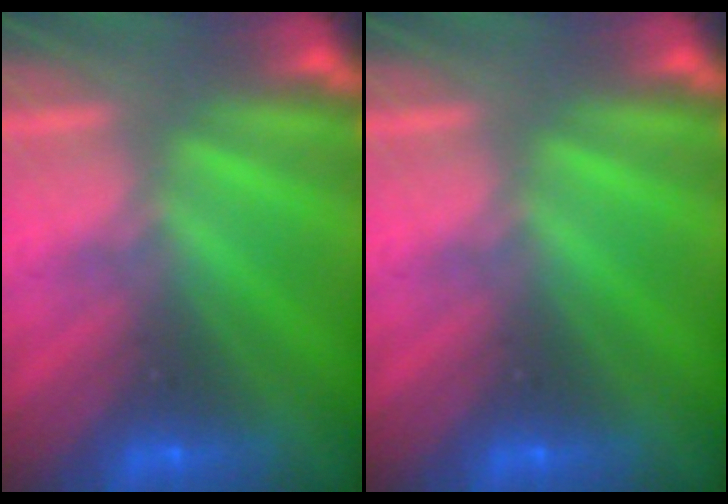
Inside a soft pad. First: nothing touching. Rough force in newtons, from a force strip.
{"total": 0.0}